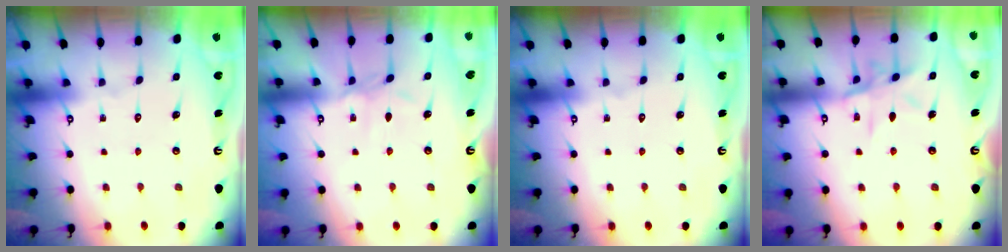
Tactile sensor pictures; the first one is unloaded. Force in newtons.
{"total": 2.8, "press": 2.8, "slide": 0.5}
{"total": 0.0}
{"total": 10.0, "press": 10.0, "slide": 0.8}